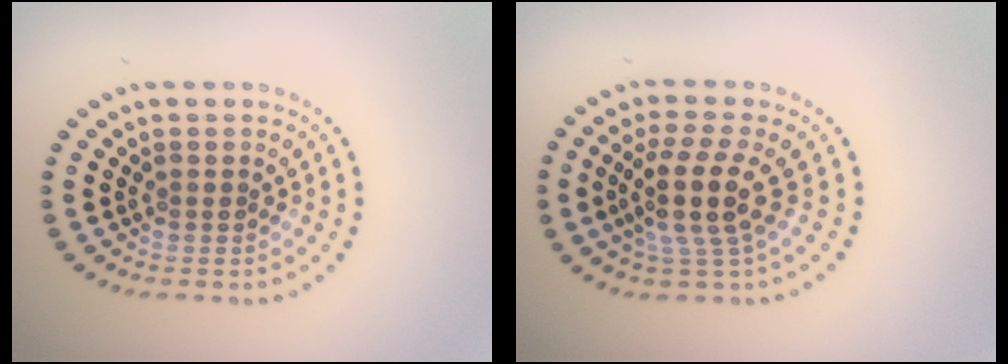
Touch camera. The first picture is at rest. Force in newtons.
{"total": 4.2, "press": 3.3, "slide": 2.7}